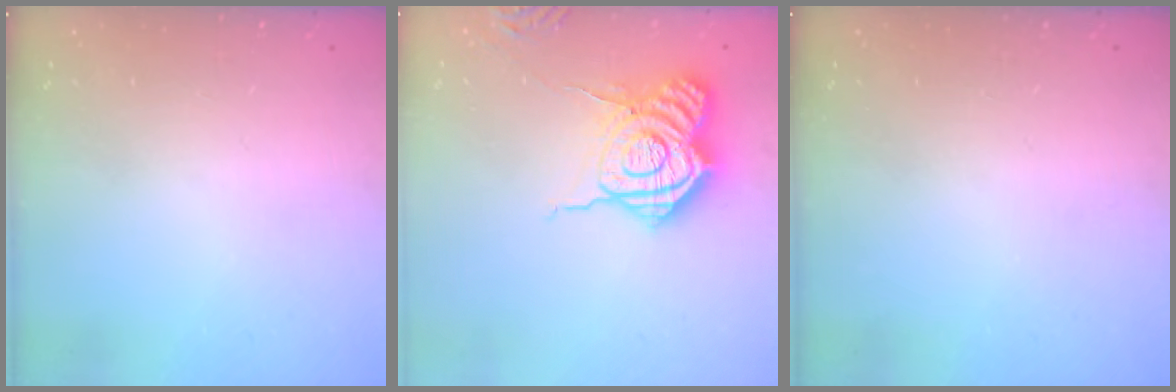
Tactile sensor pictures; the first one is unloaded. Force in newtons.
{"total": 15.9, "press": 15.9, "slide": 1.0}
{"total": 0.0}